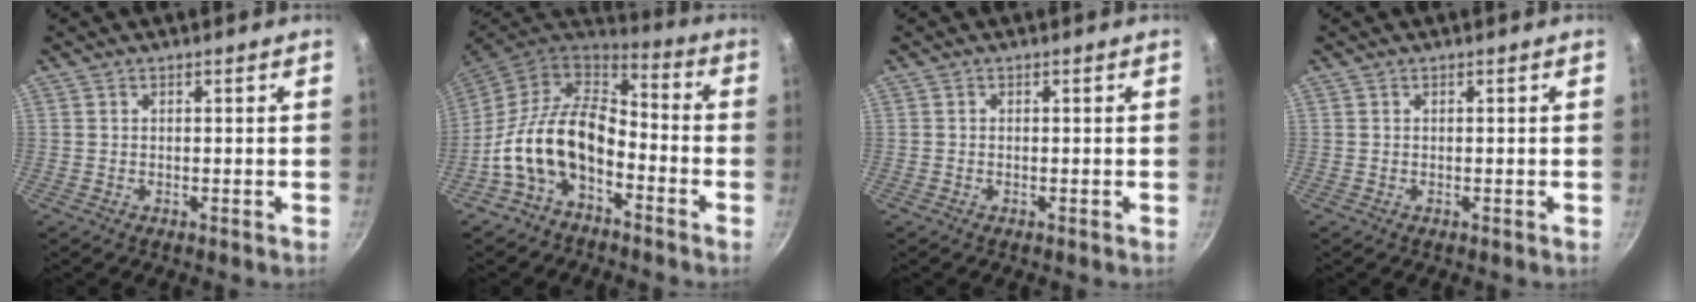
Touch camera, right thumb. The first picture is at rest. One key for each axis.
{"total": 15.4, "fx": -4.9, "fy": 9.2, "fz": 11.3, "tx": -0.192, "ty": 0.052, "tz": -0.107}
{"total": 0.0}
{"total": 0.0}